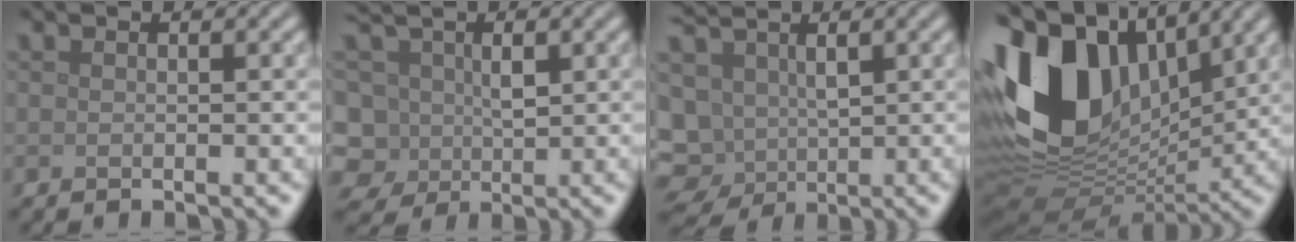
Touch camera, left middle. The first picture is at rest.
{"total": 5.6, "force": [0.1, 4.5, 3.3], "torque": [-0.080, 0.008, 0.006]}
{"total": 10.1, "force": [-2.0, 7.7, 6.2], "torque": [-0.139, -0.021, -0.005]}
{"total": 15.1, "force": [3.7, 9.8, 10.8], "torque": [-0.238, 0.021, 0.058]}